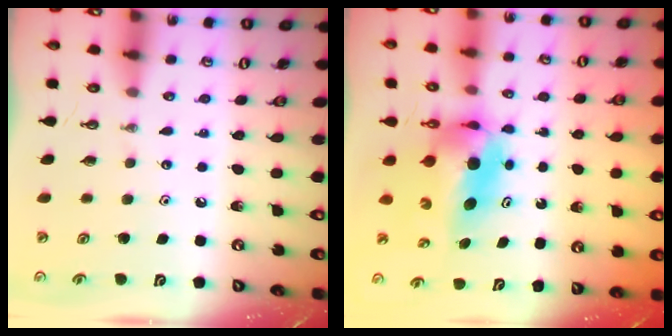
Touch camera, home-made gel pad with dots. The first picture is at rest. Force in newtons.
{"total": 6.7, "press": 6.5, "slide": 1.5}